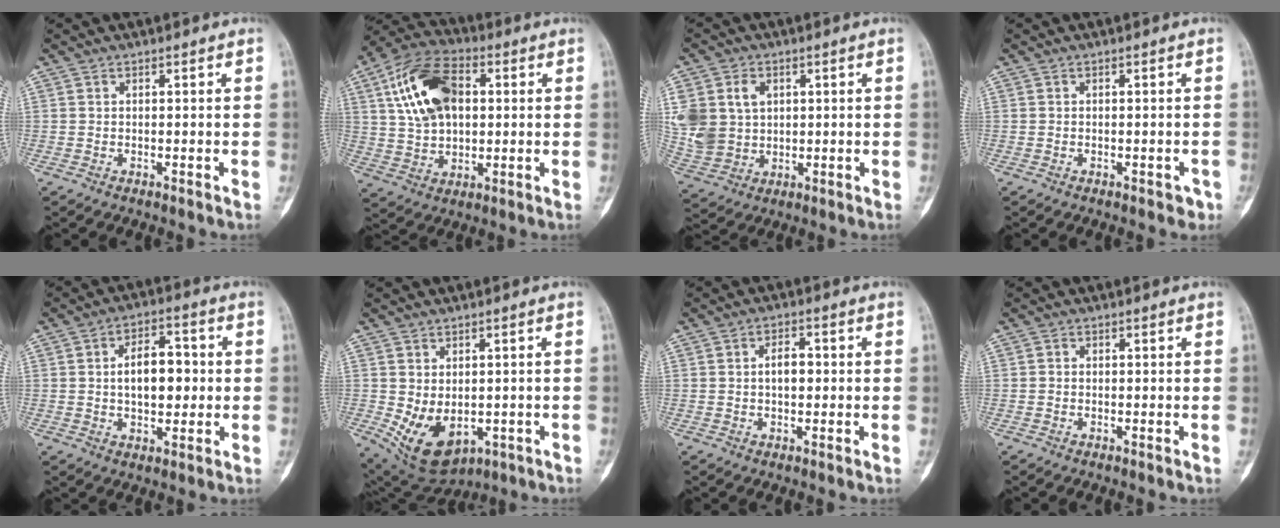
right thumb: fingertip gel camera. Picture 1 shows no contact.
{"total": 16.4, "force": [3.9, 10.1, 12.3], "torque": [-0.210, 0.011, 0.067]}
{"total": 12.5, "force": [2.9, 9.9, 7.1], "torque": [-0.143, -0.001, 0.073]}
{"total": 1.4, "force": [-0.8, 0.8, 0.8], "torque": [0.000, 0.006, -0.009]}
{"total": 10.1, "force": [0.5, 5.8, 8.2], "torque": [-0.104, 0.014, 0.009]}
{"total": 10.5, "force": [-2.2, 7.0, 7.5], "torque": [-0.110, -0.002, -0.008]}
{"total": 4.2, "force": [0.3, 2.4, 3.4], "torque": [-0.048, 0.008, 0.003]}
{"total": 0.6, "force": [-0.1, 0.6, 0.2], "torque": [-0.003, 0.002, -0.002]}